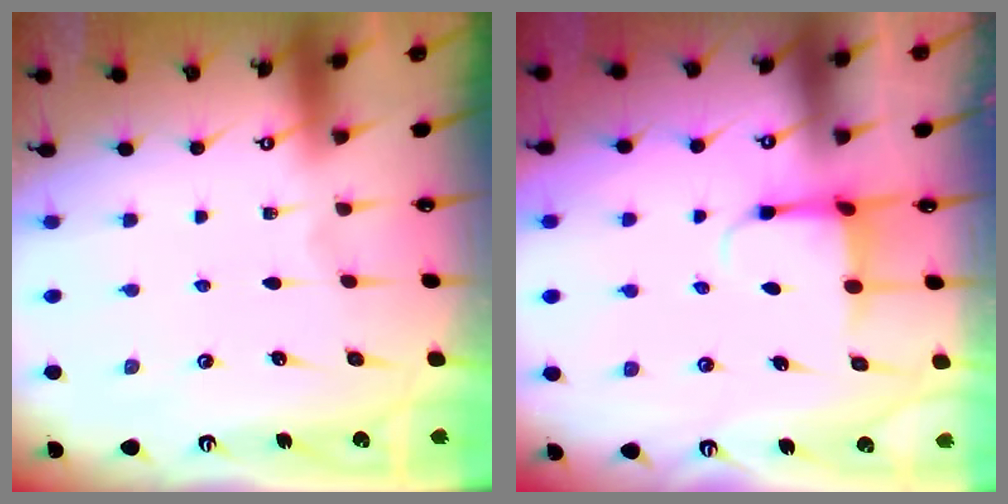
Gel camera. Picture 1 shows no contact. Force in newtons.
{"total": 3.9, "press": 3.8, "slide": 1.1}